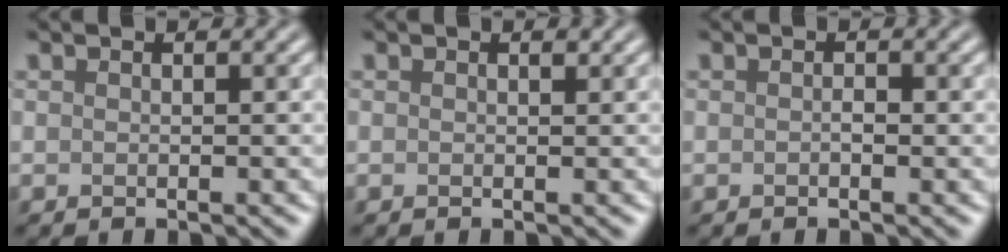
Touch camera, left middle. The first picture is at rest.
{"total": 0.0}
{"total": 0.6, "force": [-0.5, 0.1, 0.2], "torque": [-0.008, 0.000, -0.003]}